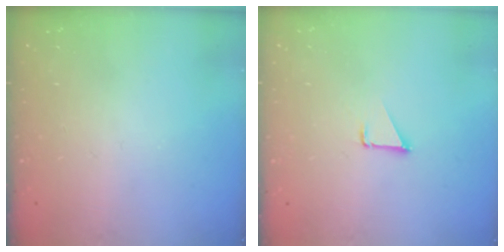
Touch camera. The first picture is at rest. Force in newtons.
{"total": 1.1, "press": 1.1, "slide": 0.1}